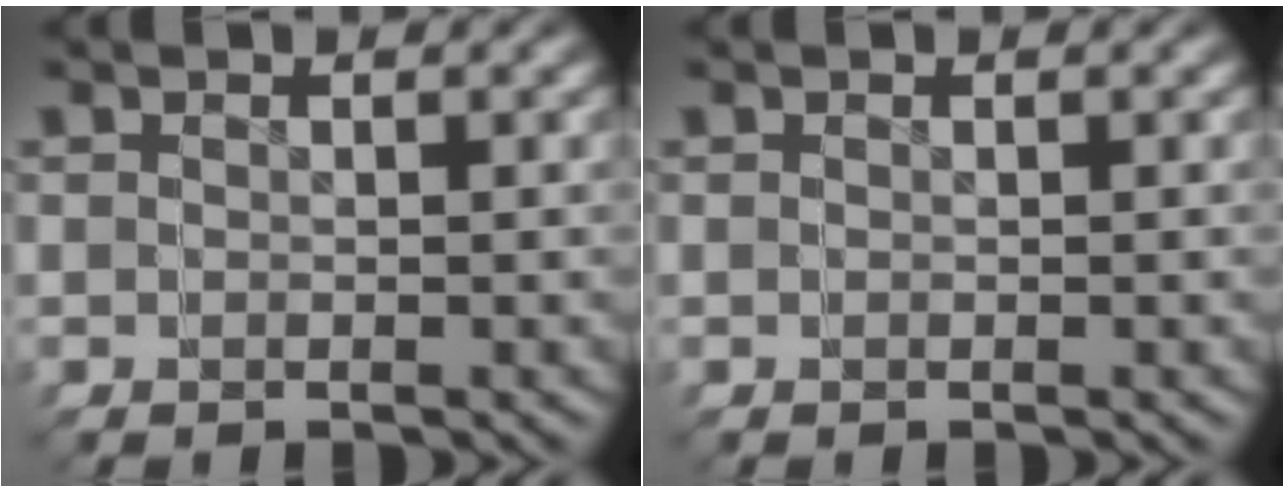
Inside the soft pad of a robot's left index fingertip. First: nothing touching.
{"total": 0.0}